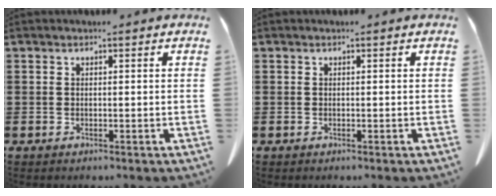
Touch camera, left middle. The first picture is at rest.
{"total": 0.0}